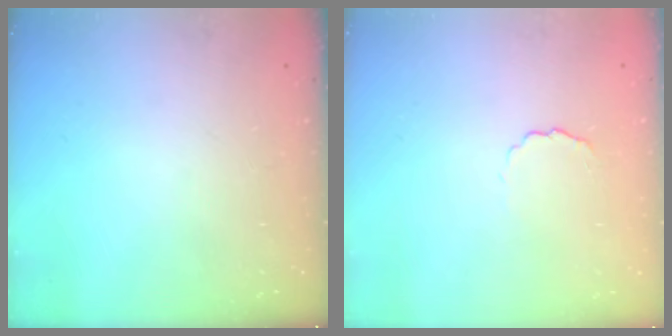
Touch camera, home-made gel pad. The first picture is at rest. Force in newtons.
{"total": 2.4, "press": 2.4, "slide": 0.5}